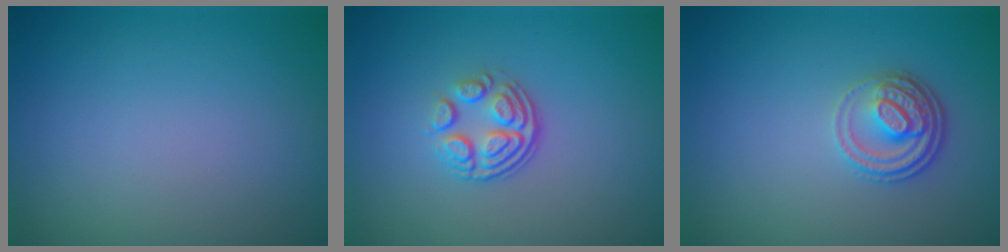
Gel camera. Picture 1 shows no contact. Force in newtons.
{"total": 3.5, "press": 2.4, "slide": 2.5}
{"total": 2.8, "press": 2.3, "slide": 1.7}